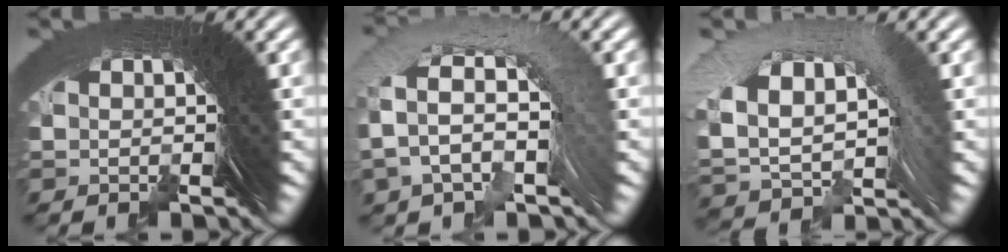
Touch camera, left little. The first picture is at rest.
{"total": 5.0, "force": [0.3, 2.8, 4.2], "torque": [-0.073, 0.015, 0.001]}
{"total": 8.0, "force": [1.3, 5.4, 5.8], "torque": [-0.118, 0.004, 0.026]}